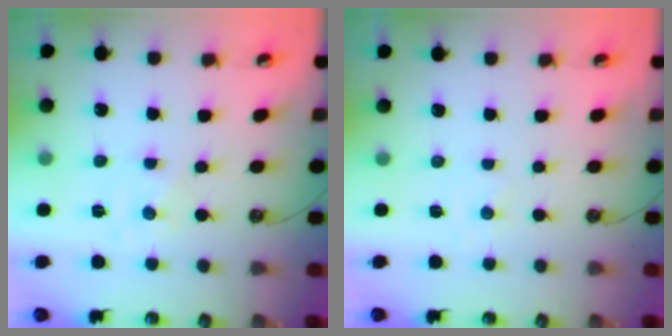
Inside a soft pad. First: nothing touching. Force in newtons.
{"total": 1.4, "press": 1.4, "slide": 0.2}